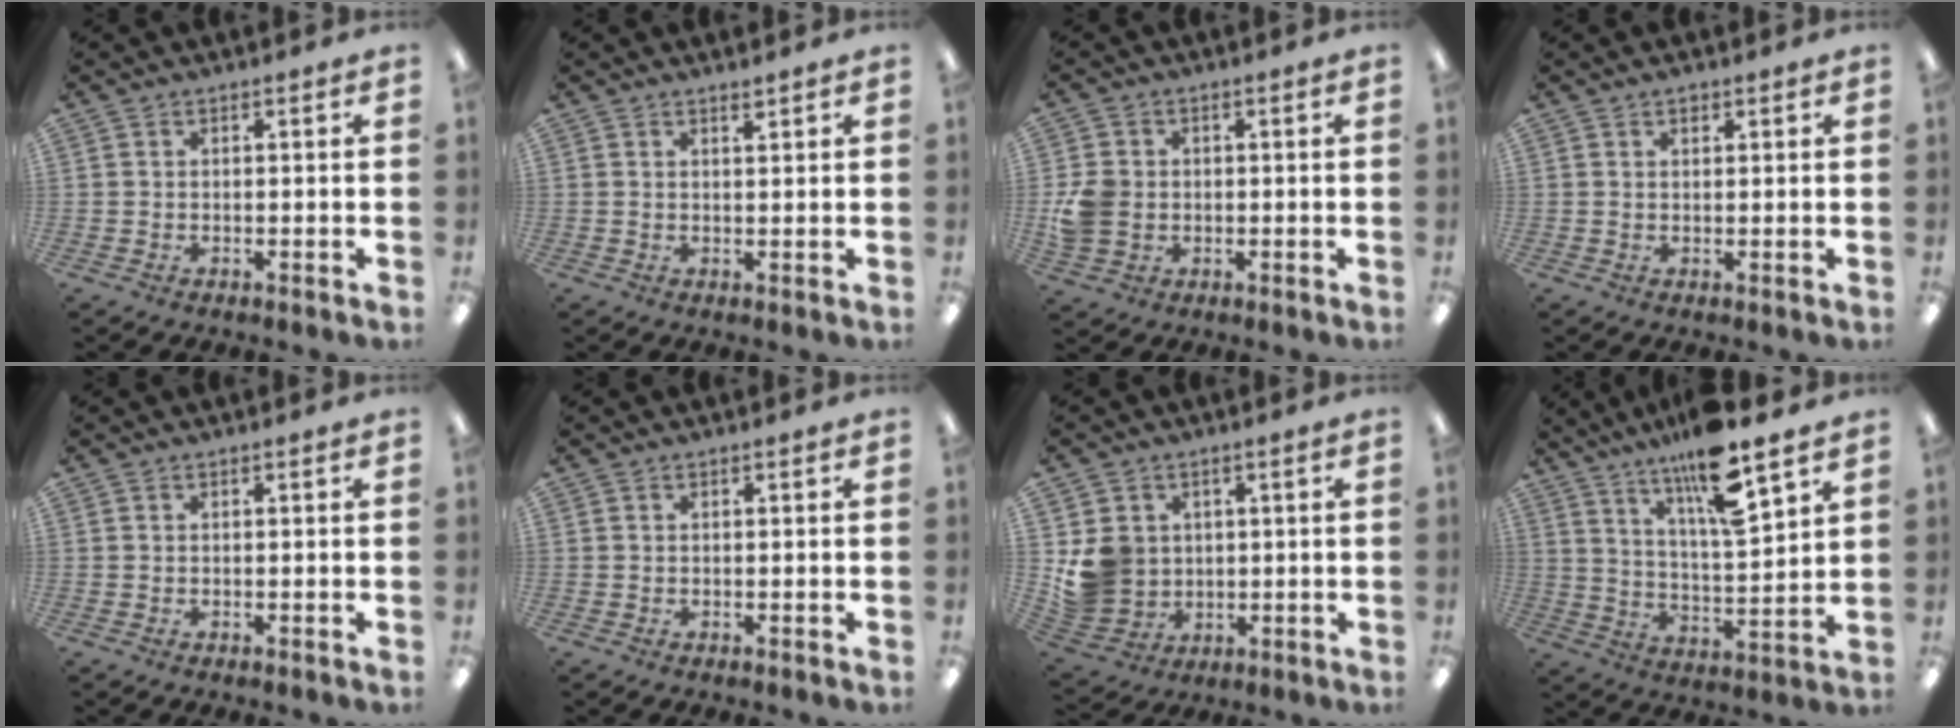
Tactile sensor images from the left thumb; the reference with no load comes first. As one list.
[{"total": 1.3, "force": [1.2, 0.1, 0.4], "torque": [-0.010, -0.002, 0.022]}, {"total": 6.8, "force": [-0.4, 5.9, 3.3], "torque": [-0.058, 0.009, -0.005]}, {"total": 1.1, "force": [0.8, 0.6, 0.5], "torque": [-0.003, -0.002, 0.012]}, {"total": 0.0}, {"total": 0.0}, {"total": 8.4, "force": [1.8, 7.9, 2.2], "torque": [-0.054, -0.002, 0.044]}, {"total": 13.6, "force": [10.5, 1.9, 8.4], "torque": [-0.152, -0.061, 0.174]}]